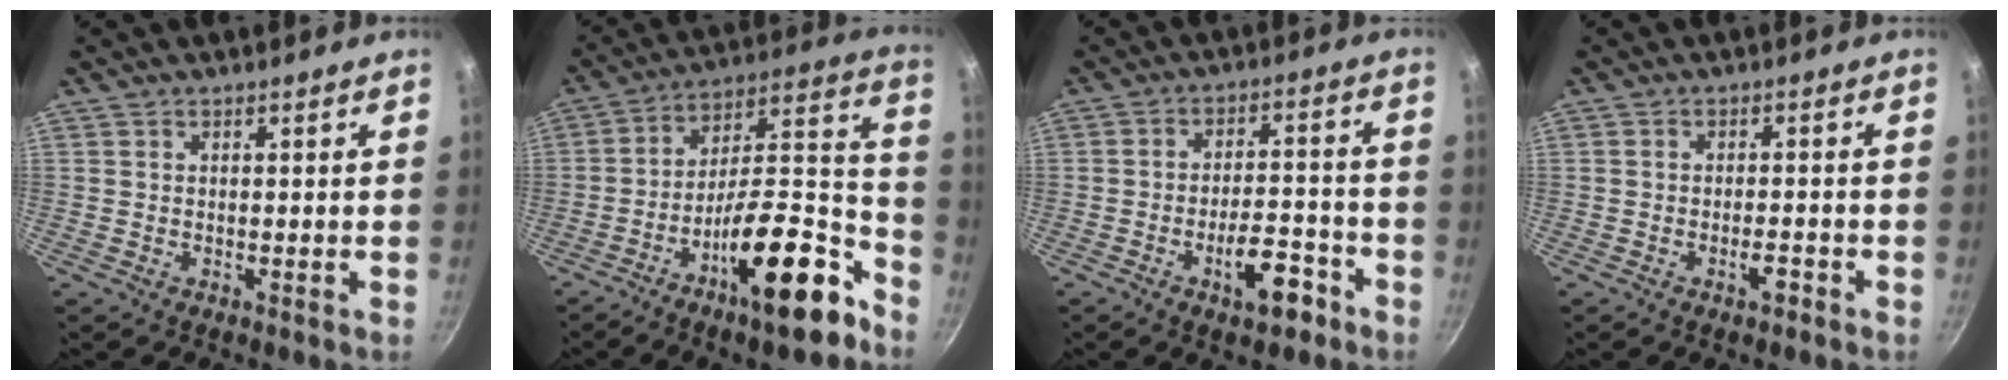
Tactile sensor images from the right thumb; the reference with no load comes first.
{"total": 21.4, "force": [-12.3, 7.0, 16.2], "torque": [-0.195, 0.102, -0.203]}
{"total": 8.9, "force": [-4.9, 3.7, 6.5], "torque": [-0.078, 0.039, -0.068]}
{"total": 2.9, "force": [-1.7, 0.9, 2.1], "torque": [-0.026, 0.014, -0.027]}